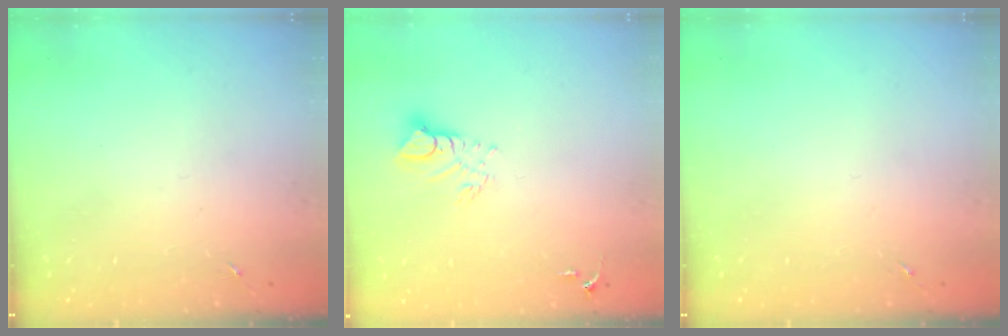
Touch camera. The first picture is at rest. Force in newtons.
{"total": 7.2, "press": 7.1, "slide": 0.7}
{"total": 0.0}